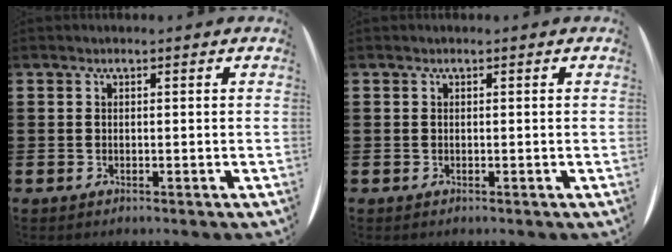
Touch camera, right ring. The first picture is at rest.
{"total": 0.0}